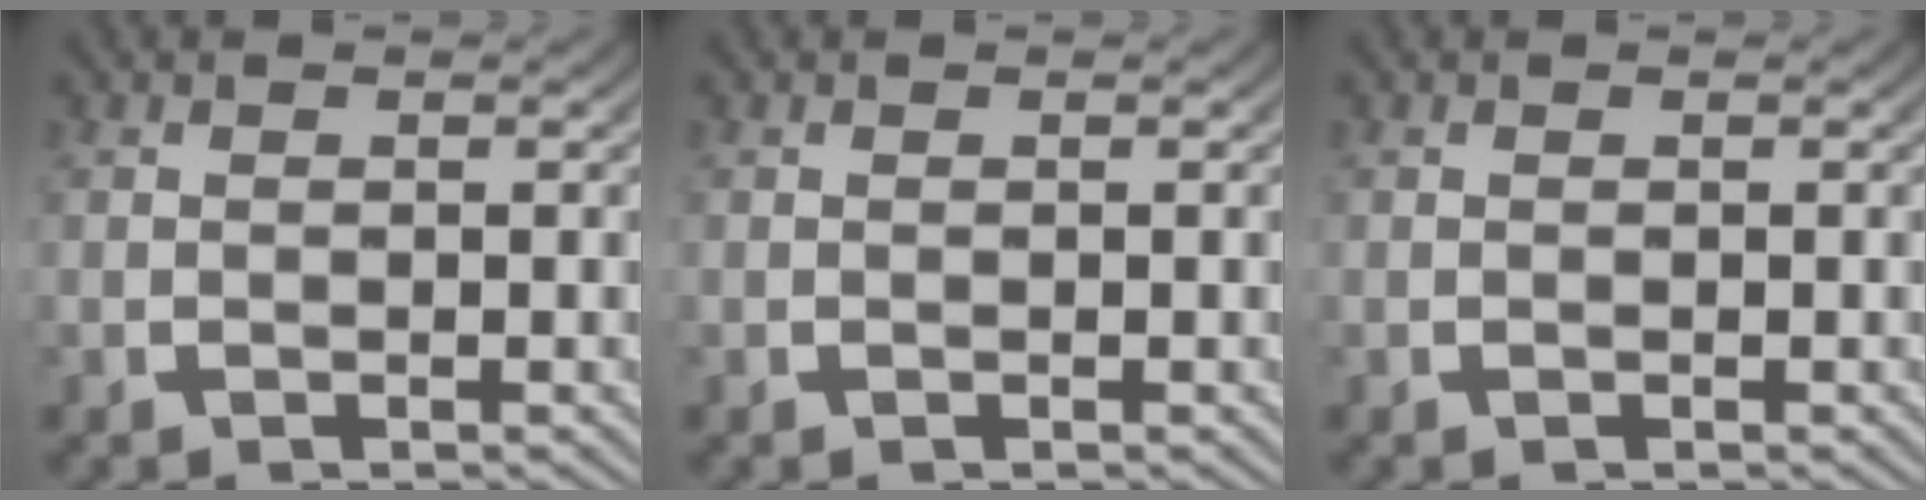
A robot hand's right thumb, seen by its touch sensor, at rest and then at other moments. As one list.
[{"total": 0.0}, {"total": 0.0}]